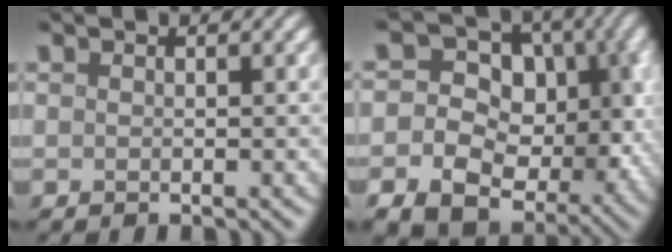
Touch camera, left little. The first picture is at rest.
{"total": 13.4, "force": [-2.8, 10.7, 7.5], "torque": [-0.110, -0.010, -0.047]}